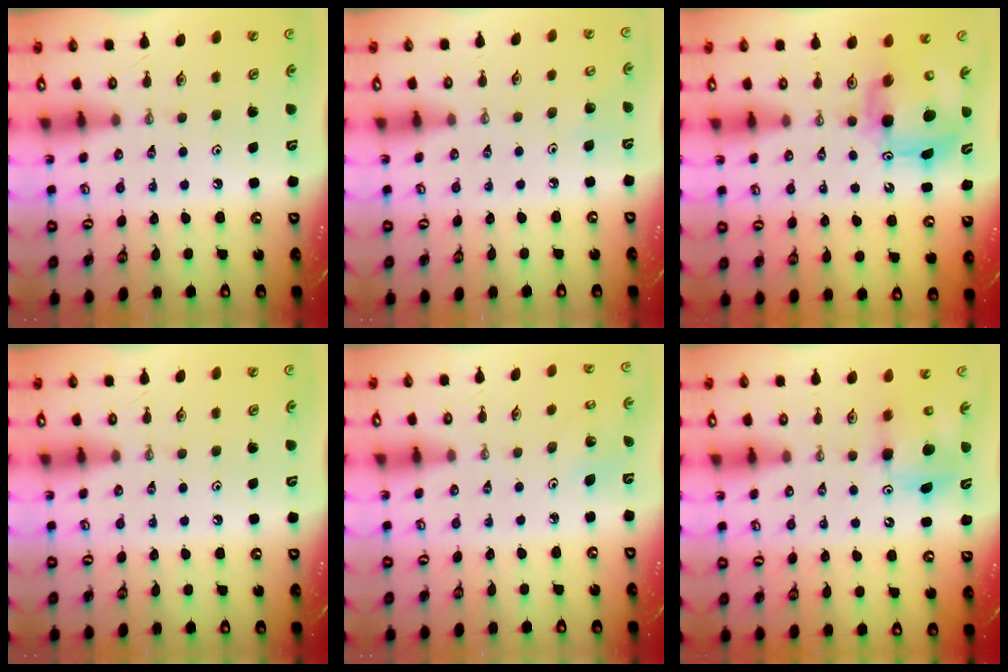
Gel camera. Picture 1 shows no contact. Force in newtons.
{"total": 5.9, "press": 5.8, "slide": 1.2}
{"total": 8.8, "press": 8.7, "slide": 1.0}
{"total": 0.0}
{"total": 2.3, "press": 2.3, "slide": 0.2}
{"total": 9.2, "press": 9.2, "slide": 0.3}